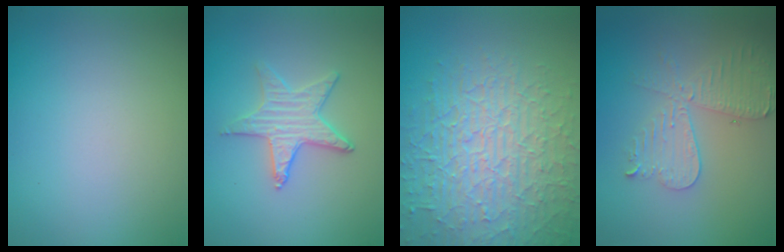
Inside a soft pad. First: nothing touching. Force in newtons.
{"total": 2.8, "press": 2.7, "slide": 0.7}
{"total": 8.9, "press": 6.2, "slide": 6.4}
{"total": 4.4, "press": 3.8, "slide": 2.1}